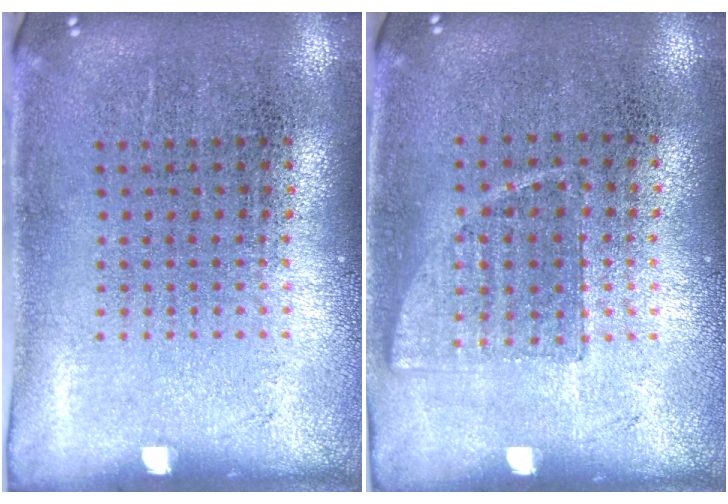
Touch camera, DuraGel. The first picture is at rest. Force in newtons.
{"total": 0.8, "press": 0.7, "slide": 0.3}